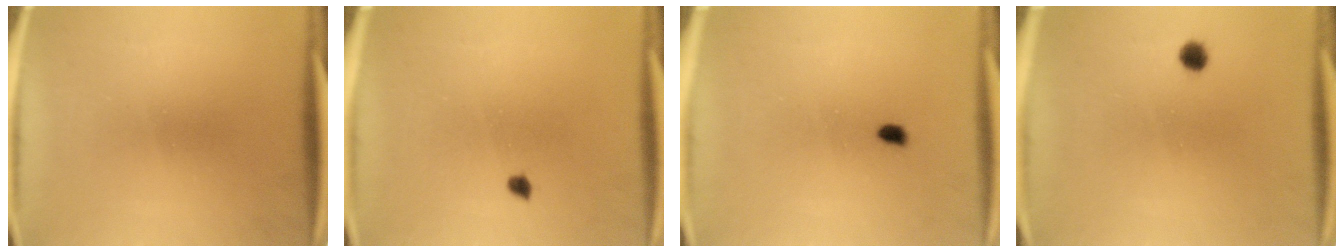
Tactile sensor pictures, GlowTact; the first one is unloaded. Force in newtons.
{"total": 1.1}
{"total": 0.8}
{"total": 1.8}